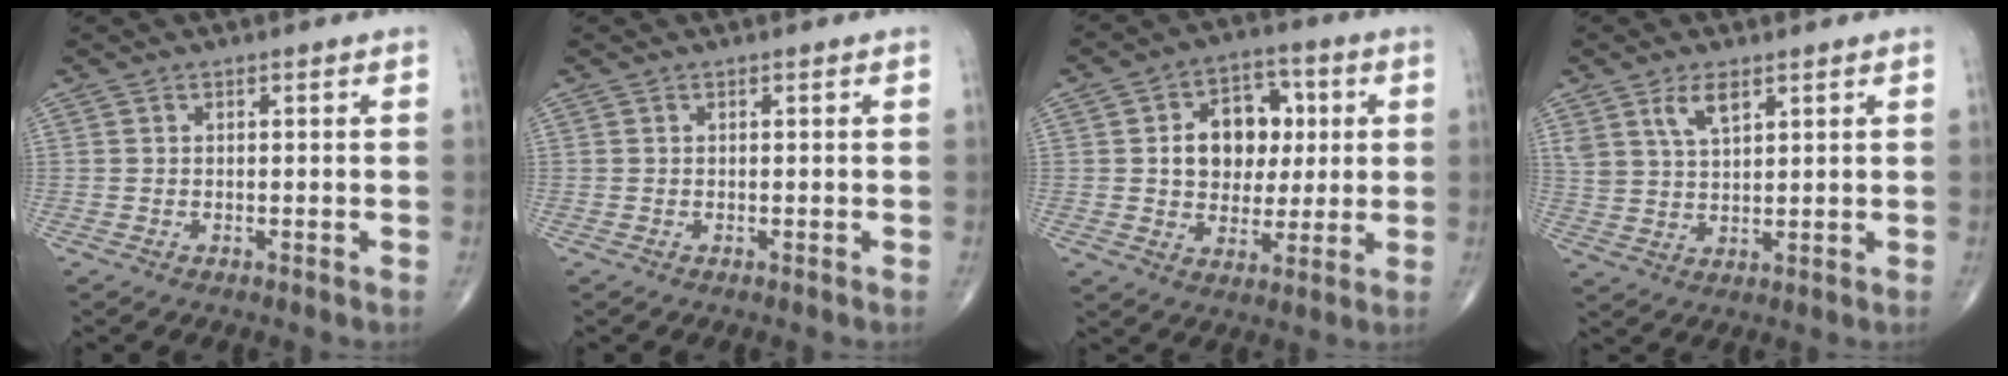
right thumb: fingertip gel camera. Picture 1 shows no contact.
{"total": 0.0}
{"total": 11.3, "force": [1.6, 8.5, 7.2], "torque": [-0.058, 0.010, 0.023]}
{"total": 5.7, "force": [3.3, 2.5, 3.9], "torque": [-0.069, -0.016, 0.068]}